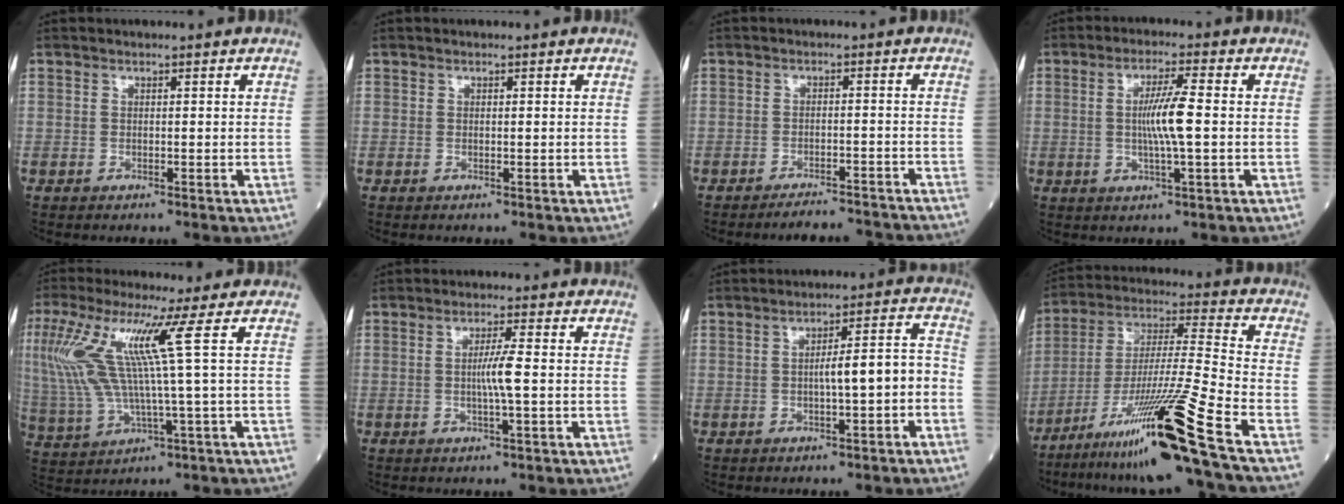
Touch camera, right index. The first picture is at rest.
{"total": 0.0}
{"total": 7.9, "force": [-7.7, 1.0, 1.6], "torque": [-0.005, 0.003, -0.096]}
{"total": 6.5, "force": [0.0, 0.1, 6.5], "torque": [-0.122, -0.001, -0.002]}
{"total": 11.9, "force": [3.7, -0.9, 11.3], "torque": [-0.262, 0.012, 0.079]}
{"total": 3.8, "force": [-0.3, -0.4, 3.8], "torque": [-0.071, -0.003, -0.006]}
{"total": 6.4, "force": [-1.5, 0.9, 6.1], "torque": [-0.089, 0.027, -0.019]}
{"total": 19.3, "force": [-12.5, -2.7, 14.4], "torque": [-0.281, -0.032, -0.222]}